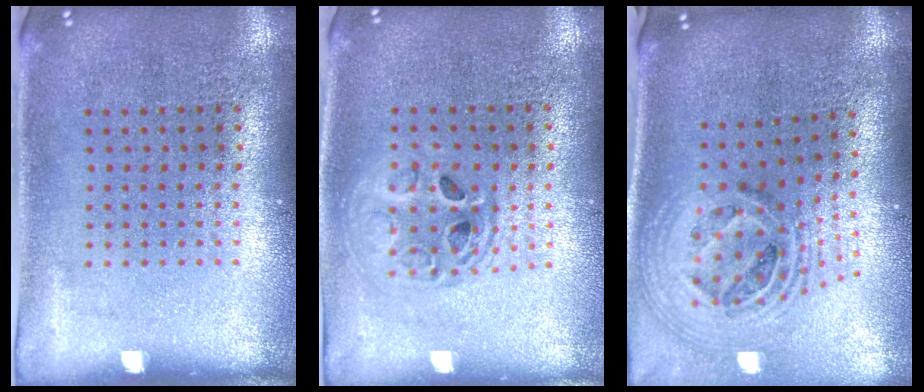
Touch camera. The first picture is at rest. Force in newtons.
{"total": 1.5, "press": 1.3, "slide": 0.7}
{"total": 2.1, "press": 1.6, "slide": 1.3}